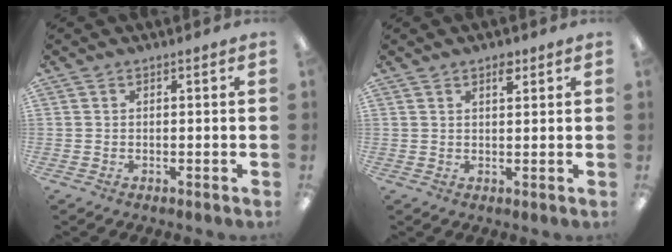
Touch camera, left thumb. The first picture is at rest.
{"total": 2.8, "force": [2.1, 1.1, 1.5], "torque": [-0.009, -0.009, 0.032]}